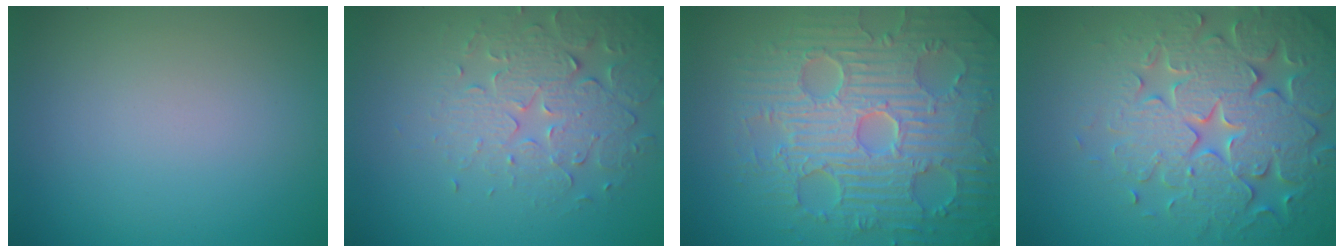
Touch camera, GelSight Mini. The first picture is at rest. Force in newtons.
{"total": 4.0, "press": 3.7, "slide": 1.4}
{"total": 9.3, "press": 6.8, "slide": 6.3}
{"total": 7.8, "press": 7.7, "slide": 1.5}